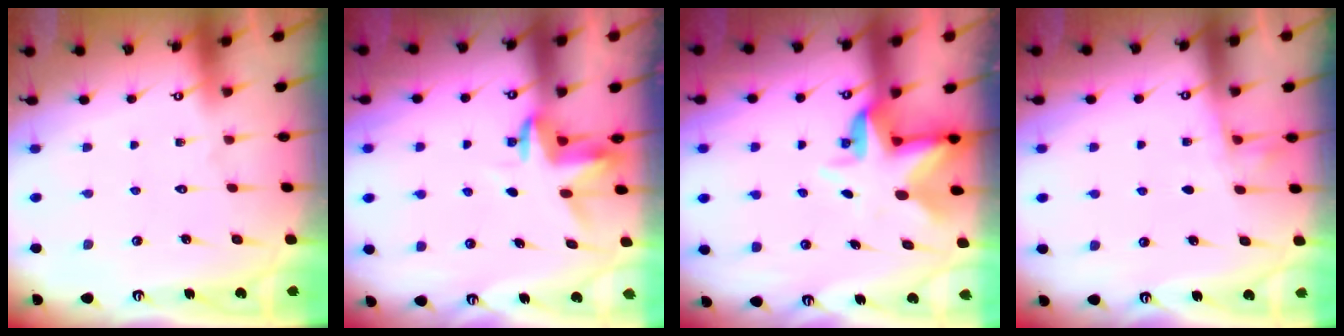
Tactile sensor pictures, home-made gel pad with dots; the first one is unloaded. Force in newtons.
{"total": 3.6, "press": 3.6, "slide": 0.2}
{"total": 4.4, "press": 4.4, "slide": 0.5}
{"total": 2.7, "press": 2.5, "slide": 1.2}